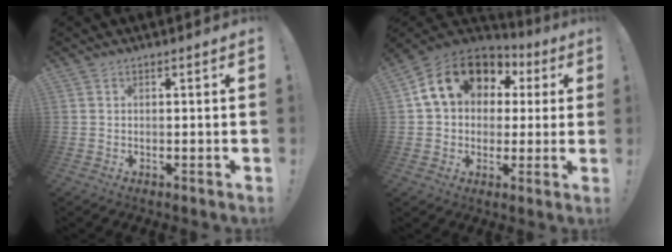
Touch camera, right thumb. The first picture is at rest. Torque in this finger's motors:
{"motor_torque": [1.55, 2.45, 0.96, -0.20, 0.11]}